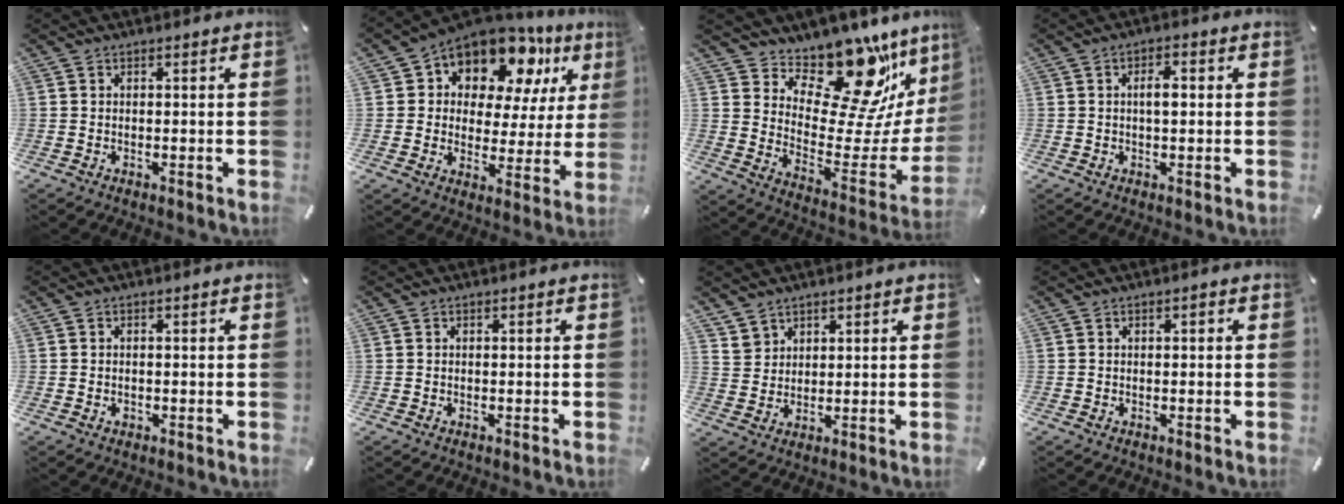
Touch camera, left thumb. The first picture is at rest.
{"total": 13.0, "force": [9.0, 7.5, 5.5], "torque": [-0.092, -0.075, 0.161]}
{"total": 19.0, "force": [14.7, 8.3, 8.6], "torque": [-0.110, -0.137, 0.244]}
{"total": 3.5, "force": [0.4, 1.6, 3.1], "torque": [-0.047, -0.001, 0.001]}
{"total": 0.7, "force": [-0.2, 0.6, 0.2], "torque": [-0.004, 0.005, -0.005]}
{"total": 0.0}
{"total": 4.6, "force": [2.9, 3.6, -0.2], "torque": [-0.004, -0.009, 0.056]}
{"total": 0.7, "force": [0.1, 0.4, 0.6], "torque": [-0.011, 0.004, 0.001]}